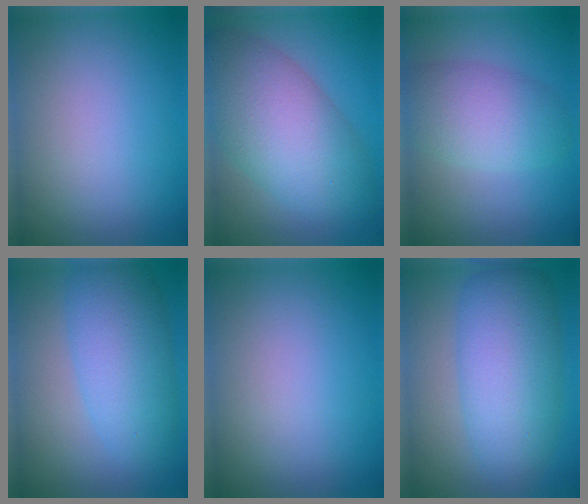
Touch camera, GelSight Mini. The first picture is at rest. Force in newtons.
{"total": 9.9, "press": 9.9, "slide": 0.4}
{"total": 4.9, "press": 4.8, "slide": 0.2}
{"total": 6.7, "press": 6.7, "slide": 0.1}
{"total": 0.0}
{"total": 8.1, "press": 8.1, "slide": 0.1}